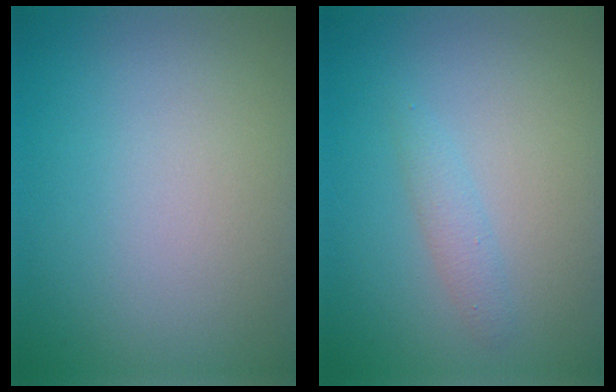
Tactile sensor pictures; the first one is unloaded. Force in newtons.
{"total": 1.3, "press": 1.3, "slide": 0.0}